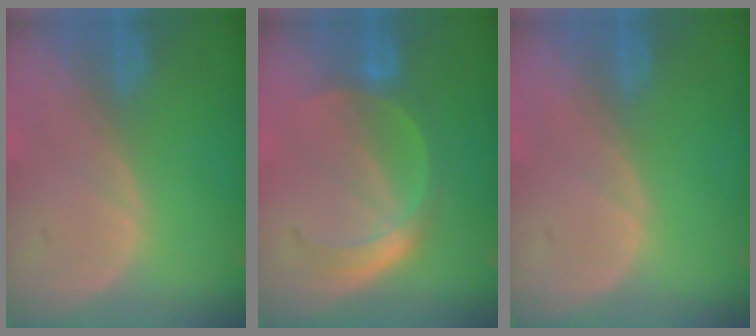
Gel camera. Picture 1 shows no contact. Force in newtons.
{"total": 4.8, "press": 4.8, "slide": 0.4}
{"total": 0.0}